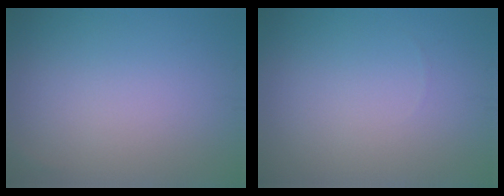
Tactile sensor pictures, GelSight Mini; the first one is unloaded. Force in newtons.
{"total": 0.0}